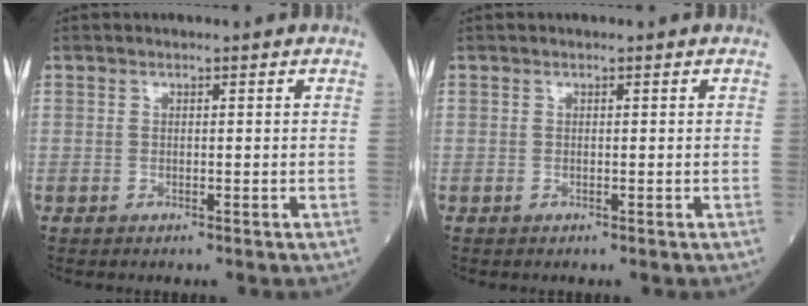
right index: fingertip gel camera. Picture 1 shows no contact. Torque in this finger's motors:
{"motor_torque": [0.00, 0.00, 0.00, 0.00]}